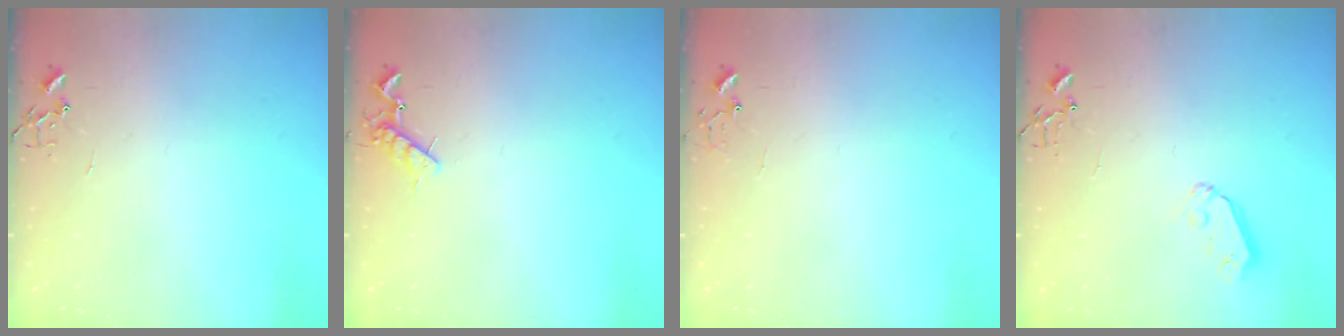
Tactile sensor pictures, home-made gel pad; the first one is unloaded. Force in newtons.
{"total": 7.4, "press": 7.3, "slide": 1.0}
{"total": 6.0, "press": 6.0, "slide": 0.6}
{"total": 5.6, "press": 5.5, "slide": 1.1}